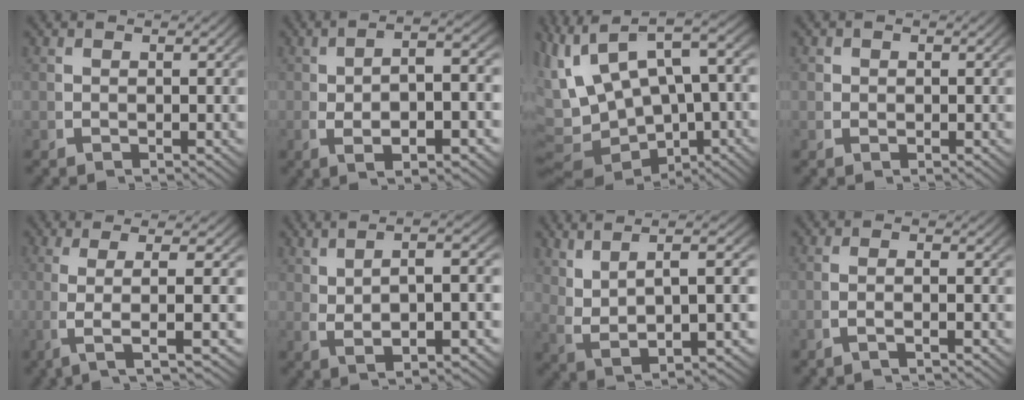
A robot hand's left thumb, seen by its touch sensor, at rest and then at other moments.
{"total": 6.8, "force": [-0.5, 2.5, 6.4], "torque": [-0.105, 0.003, -0.001]}
{"total": 11.8, "force": [0.2, 7.9, 8.7], "torque": [-0.163, -0.026, 0.024]}
{"total": 0.9, "force": [0.2, 0.8, 0.3], "torque": [-0.010, -0.007, 0.005]}
{"total": 7.6, "force": [0.0, 1.7, 7.4], "torque": [-0.151, -0.003, 0.009]}
{"total": 6.3, "force": [0.5, 2.3, 5.8], "torque": [-0.100, 0.006, 0.020]}
{"total": 9.1, "force": [2.1, 4.3, 7.8], "torque": [-0.147, 0.000, 0.049]}
{"total": 1.7, "force": [-0.7, -0.1, 1.5], "torque": [-0.039, 0.002, -0.015]}